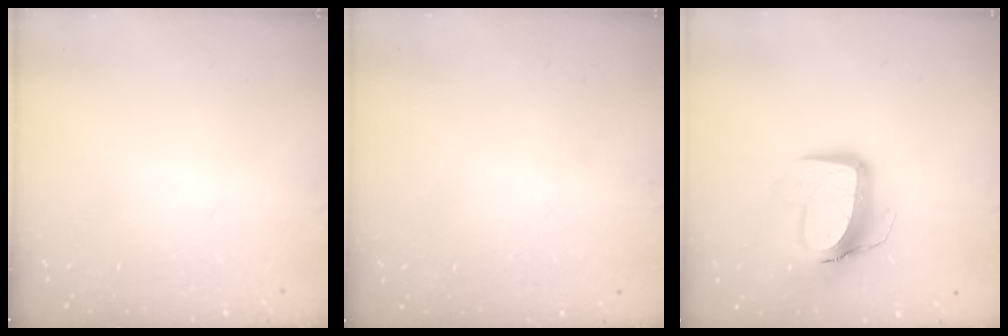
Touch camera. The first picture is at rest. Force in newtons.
{"total": 0.0}
{"total": 12.5, "press": 12.4, "slide": 1.5}